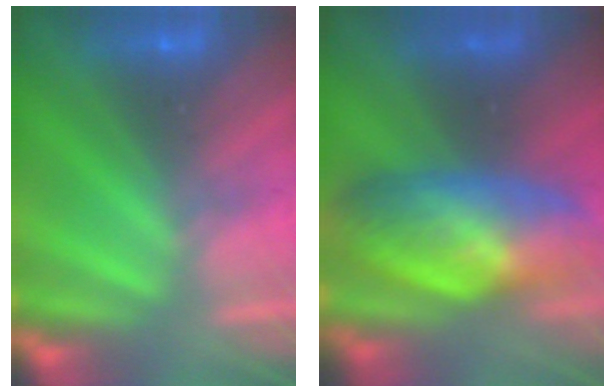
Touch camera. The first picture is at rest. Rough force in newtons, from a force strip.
{"total": 9.5}